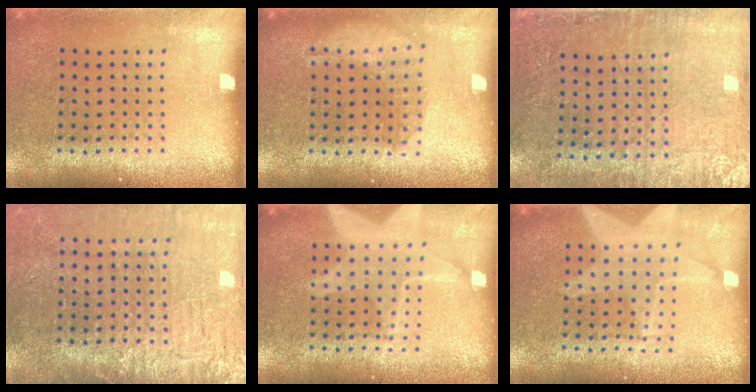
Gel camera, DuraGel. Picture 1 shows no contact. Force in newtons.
{"total": 1.3, "press": 1.3, "slide": 0.4}
{"total": 2.9, "press": 2.5, "slide": 1.5}
{"total": 3.6, "press": 3.4, "slide": 1.3}
{"total": 3.0, "press": 3.0, "slide": 0.4}
{"total": 1.3, "press": 1.2, "slide": 0.3}